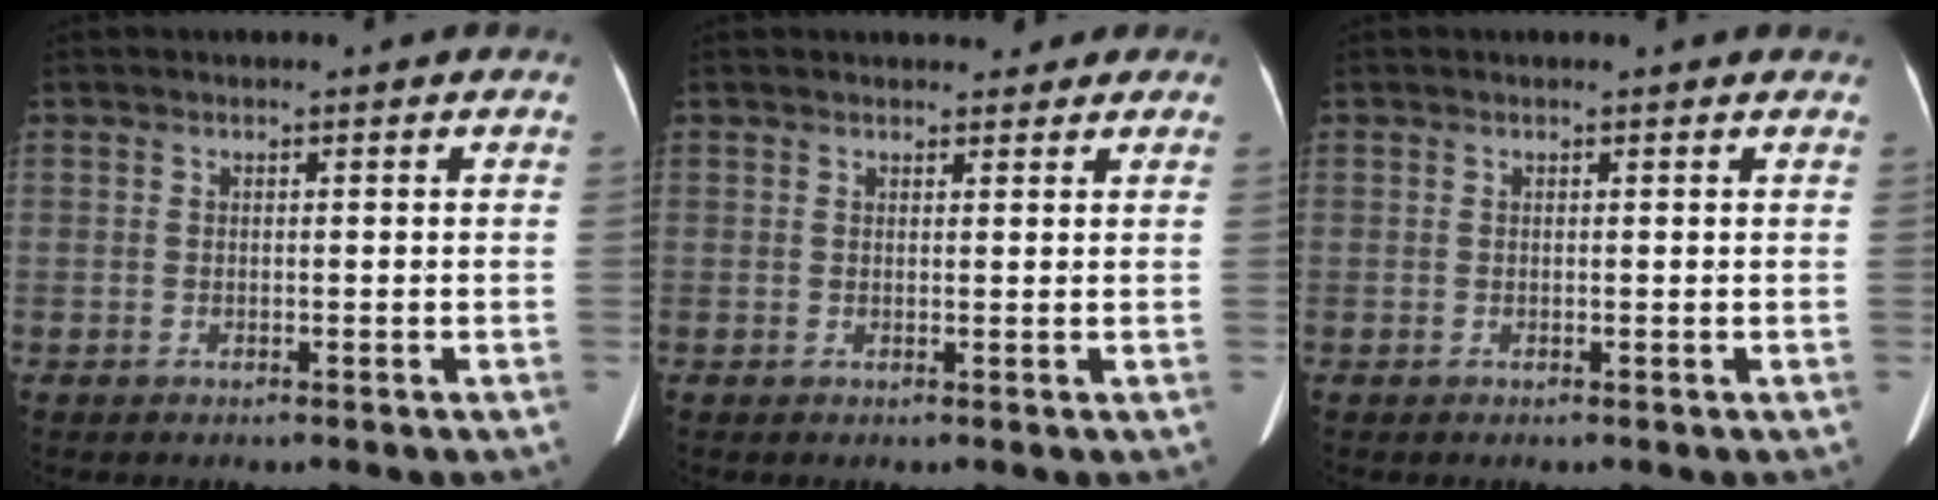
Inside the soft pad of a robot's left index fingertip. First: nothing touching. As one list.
[{"total": 5.3, "force": [4.6, 1.8, 1.9], "torque": [-0.011, 0.014, 0.055]}, {"total": 1.7, "force": [1.7, 0.3, 0.3], "torque": [-0.011, 0.004, 0.008]}]